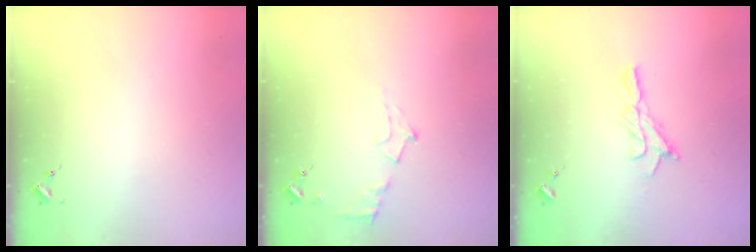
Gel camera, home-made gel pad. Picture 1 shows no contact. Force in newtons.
{"total": 7.0, "press": 7.0, "slide": 0.7}
{"total": 9.9, "press": 9.9, "slide": 0.5}